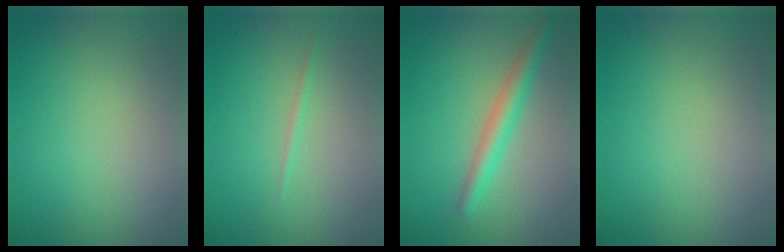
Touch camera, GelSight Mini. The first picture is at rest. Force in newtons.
{"total": 0.6, "press": 0.6, "slide": 0.0}
{"total": 2.8, "press": 2.8, "slide": 0.0}
{"total": 0.0}